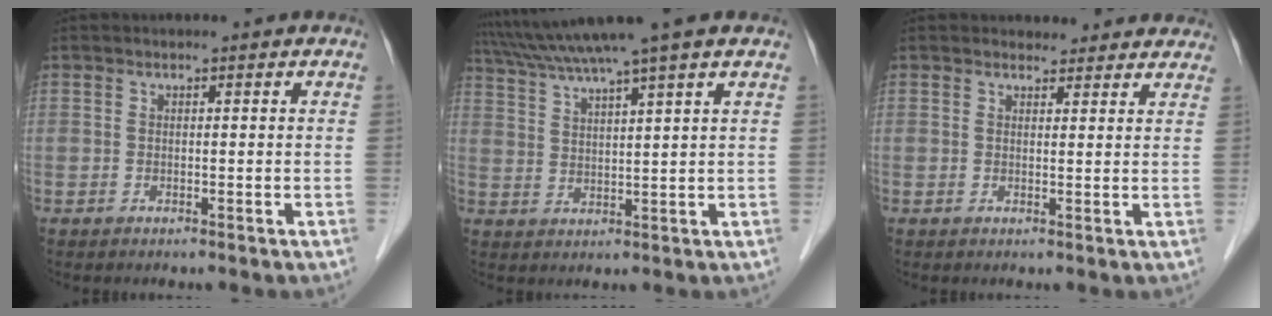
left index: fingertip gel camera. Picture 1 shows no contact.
{"total": 10.9, "force": [8.9, -1.6, 6.2], "torque": [-0.115, 0.028, 0.140]}
{"total": 5.5, "force": [5.1, 2.0, 0.4], "torque": [0.008, 0.007, 0.047]}